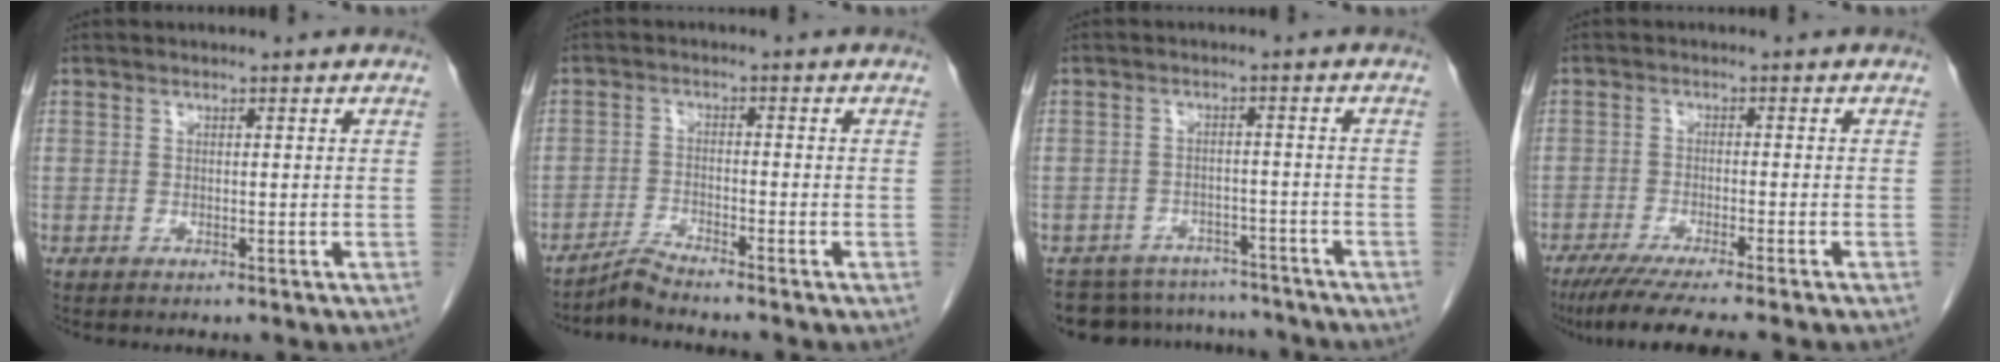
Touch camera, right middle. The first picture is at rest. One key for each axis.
{"total": 3.1, "fx": -3.0, "fy": -1.0, "fz": 0.3, "tx": -0.011, "ty": -0.019, "tz": -0.058}
{"total": 11.5, "fx": -10.7, "fy": 3.9, "fz": 1.3, "tx": -0.024, "ty": 0.012, "tz": -0.138}
{"total": 10.1, "fx": -8.3, "fy": -0.6, "fz": 5.8, "tx": -0.072, "ty": -0.030, "tz": -0.129}